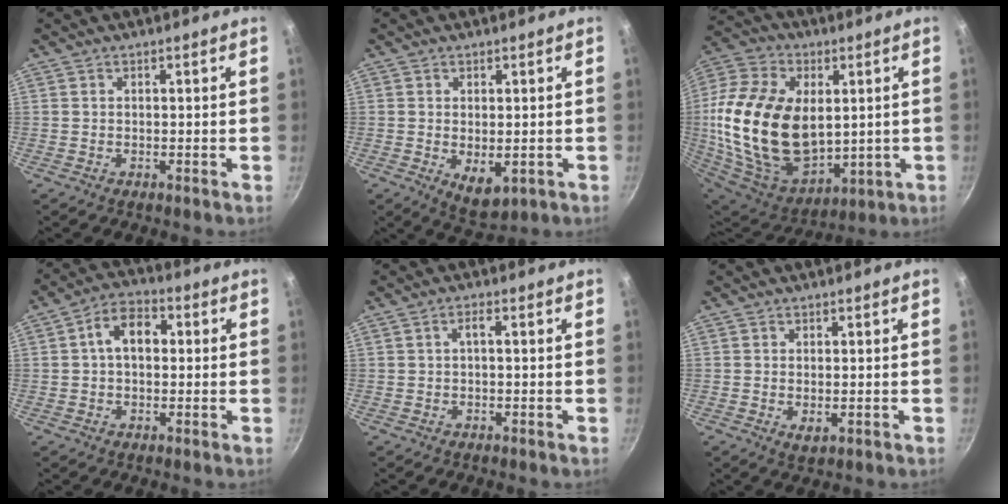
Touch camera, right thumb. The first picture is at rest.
{"total": 5.8, "force": [-0.9, 3.2, 4.7], "torque": [-0.063, -0.012, -0.001]}
{"total": 29.3, "force": [2.2, 18.4, 22.6], "torque": [-0.430, -0.013, 0.053]}
{"total": 7.6, "force": [1.0, 5.1, 5.6], "torque": [-0.070, 0.021, 0.003]}
{"total": 1.5, "force": [-0.1, 0.5, 1.4], "torque": [-0.033, 0.012, 0.000]}
{"total": 2.3, "force": [-0.4, 1.2, 1.9], "torque": [-0.033, -0.007, -0.003]}